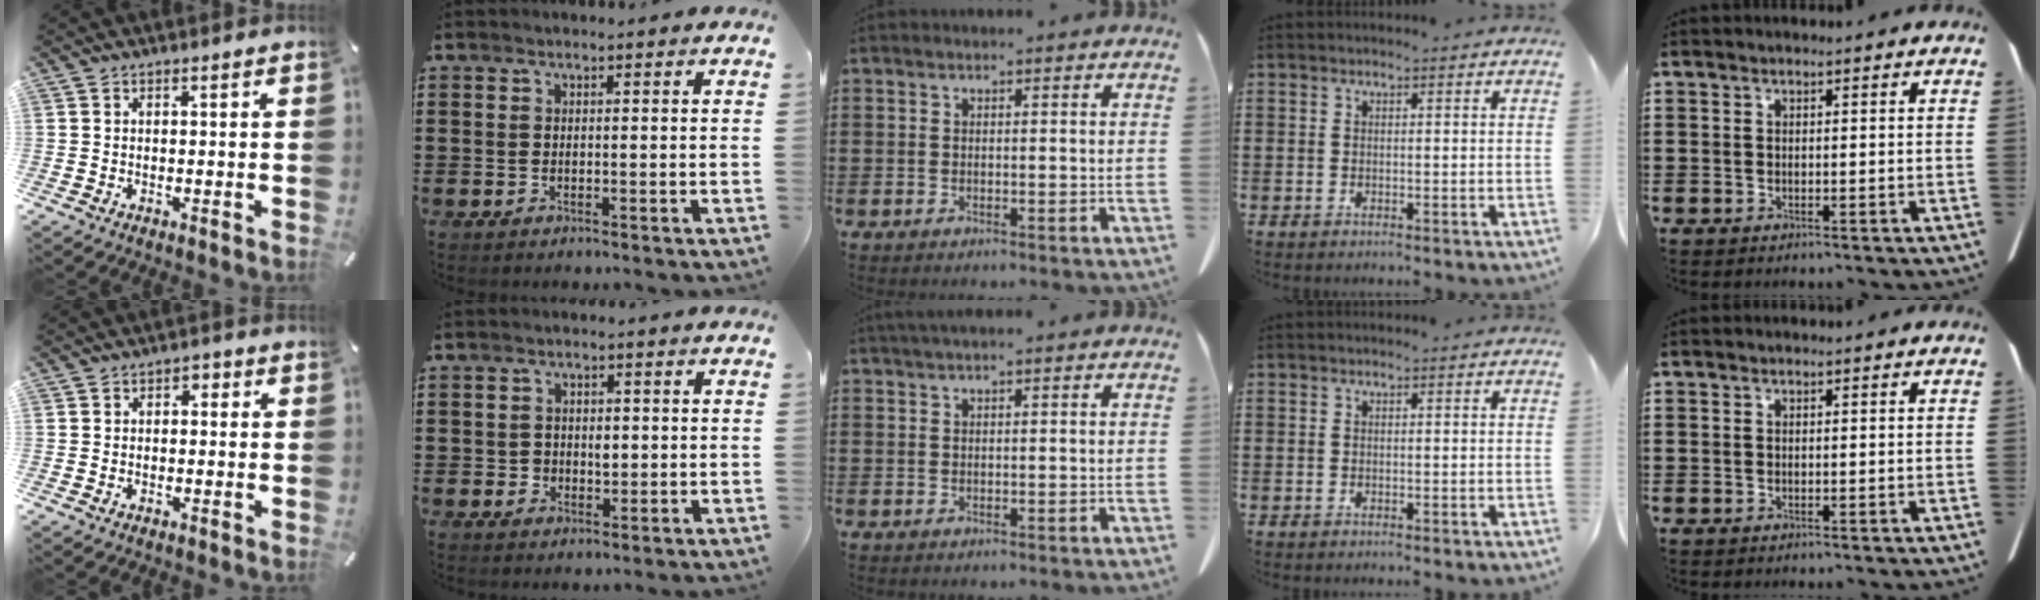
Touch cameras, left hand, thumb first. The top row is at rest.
{"thumb": {"total": 1.9, "force": [-0.7, 1.4, 1.1], "torque": [-0.013, 0.005, -0.017]}, "index": {"total": 2.2, "force": [0.0, 1.9, 1.2], "torque": [-0.029, 0.007, -0.004]}, "middle": {"total": 0.9, "force": [0.6, 0.0, 0.7], "torque": [-0.015, -0.001, 0.011]}}